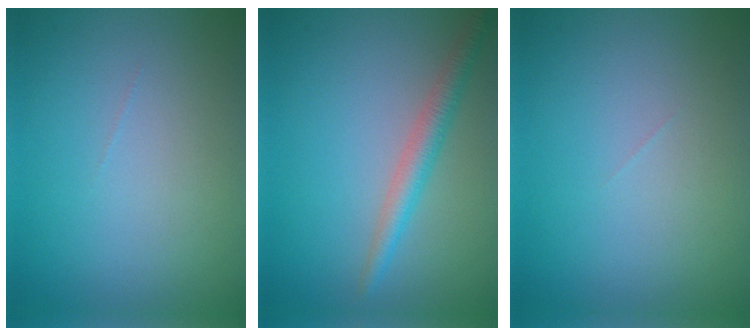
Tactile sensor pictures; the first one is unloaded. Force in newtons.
{"total": 2.7, "press": 2.7, "slide": 0.1}
{"total": 0.0}